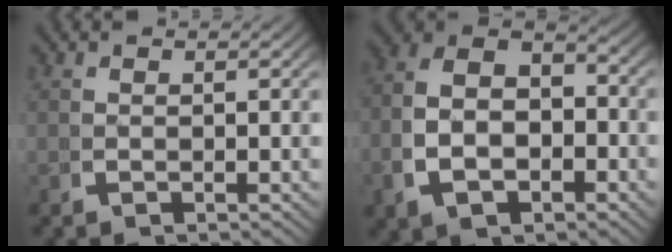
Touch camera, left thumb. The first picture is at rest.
{"total": 10.2, "force": [-0.3, 7.4, 7.0], "torque": [-0.129, -0.016, -0.003]}